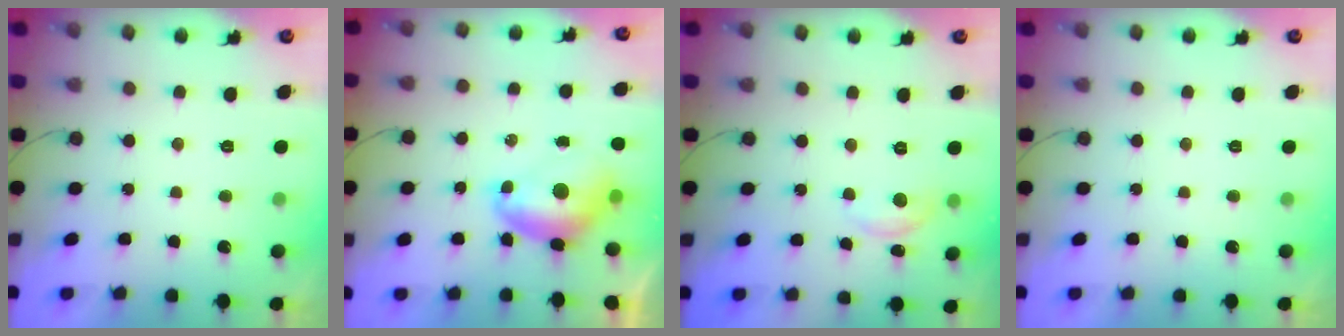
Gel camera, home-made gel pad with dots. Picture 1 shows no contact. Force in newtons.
{"total": 7.6, "press": 7.6, "slide": 1.0}
{"total": 6.0, "press": 5.9, "slide": 0.5}
{"total": 0.0}